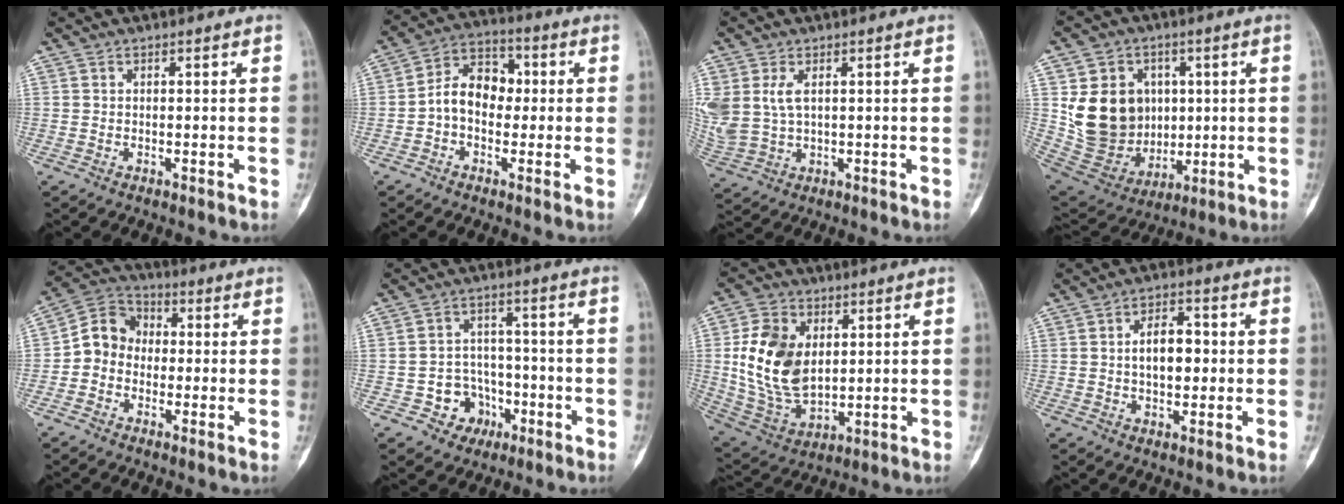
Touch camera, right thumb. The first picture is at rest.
{"total": 9.3, "force": [-0.5, 6.7, 6.3], "torque": [-0.080, 0.034, -0.023]}
{"total": 7.9, "force": [2.1, 4.9, 5.9], "torque": [-0.143, 0.000, 0.058]}
{"total": 16.7, "force": [2.6, 14.2, 8.5], "torque": [-0.118, -0.007, 0.077]}
{"total": 8.2, "force": [-1.1, 7.2, 3.8], "torque": [-0.050, 0.035, -0.037]}
{"total": 7.6, "force": [-3.3, 6.6, 1.9], "torque": [0.017, 0.036, -0.046]}
{"total": 18.4, "force": [1.8, 11.4, 14.3], "torque": [-0.269, -0.013, 0.046]}
{"total": 7.6, "force": [0.4, 4.4, 6.2], "torque": [-0.081, 0.014, 0.004]}